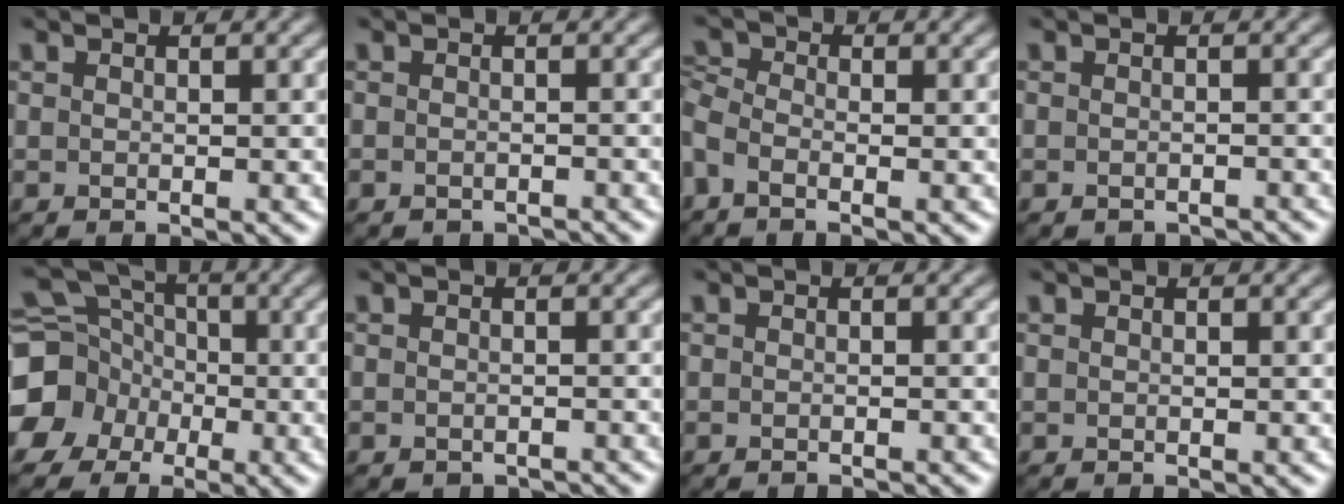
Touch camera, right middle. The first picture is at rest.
{"total": 1.6, "force": [-1.5, 0.3, 0.3], "torque": [0.001, -0.004, -0.021]}
{"total": 2.3, "force": [-0.9, 1.2, 1.8], "torque": [-0.049, -0.004, -0.035]}
{"total": 1.4, "force": [-1.4, 0.3, 0.3], "torque": [0.000, -0.004, -0.018]}
{"total": 11.8, "force": [-3.8, 10.5, 3.7], "torque": [-0.113, -0.018, -0.089]}
{"total": 1.4, "force": [-1.2, 0.4, 0.4], "torque": [-0.002, -0.005, -0.017]}
{"total": 1.3, "force": [-1.2, 0.1, 0.4], "torque": [0.002, -0.004, -0.018]}
{"total": 0.0}